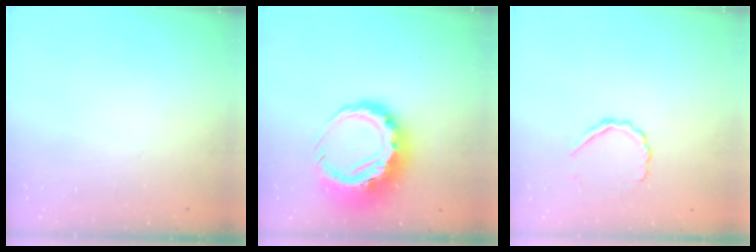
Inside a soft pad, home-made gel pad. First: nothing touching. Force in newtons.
{"total": 12.1, "press": 11.8, "slide": 2.3}
{"total": 4.1, "press": 3.8, "slide": 1.4}